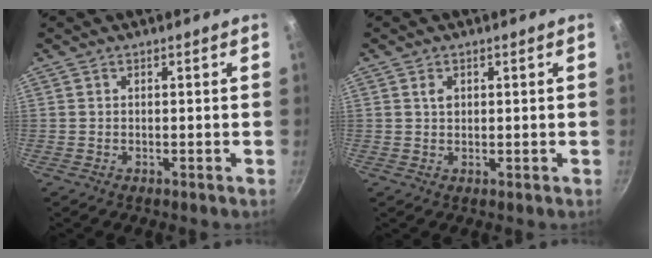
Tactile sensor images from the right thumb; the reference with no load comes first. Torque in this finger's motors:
{"motor_torque": [-0.13, 0.27, 0.15, -0.01, 0.03]}